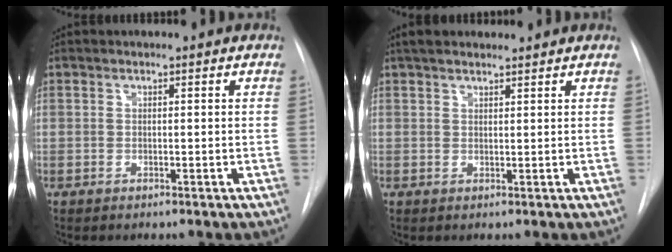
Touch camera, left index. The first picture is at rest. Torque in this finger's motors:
{"motor_torque": [0.10, -0.09, -0.27, -0.09]}